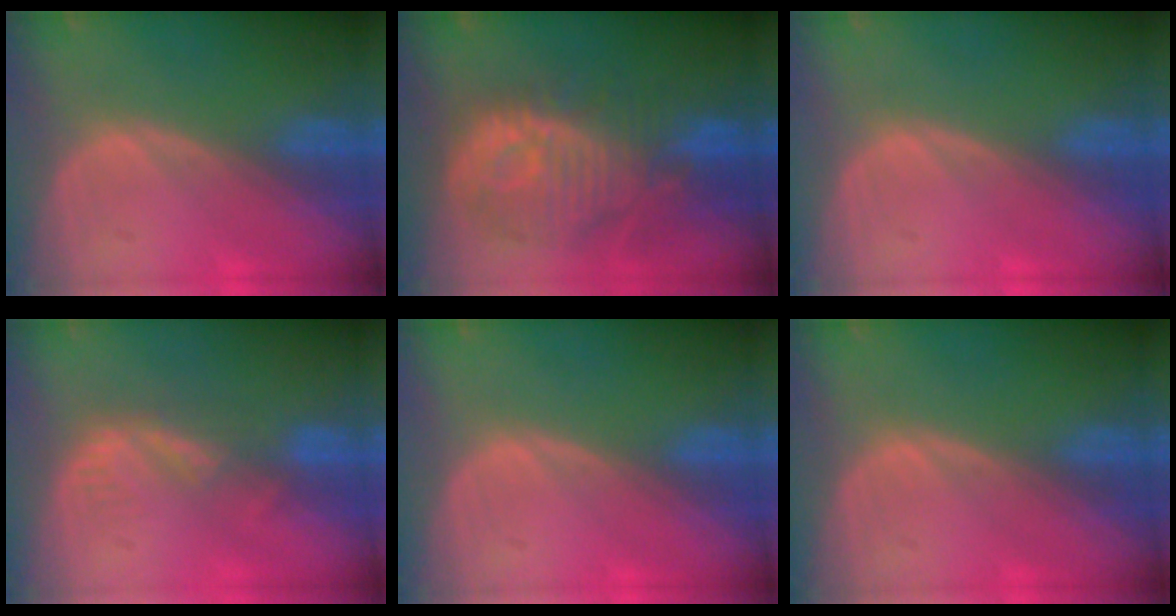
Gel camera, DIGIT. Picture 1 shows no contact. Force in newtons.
{"total": 11.9, "press": 10.8, "slide": 4.9}
{"total": 0.0}
{"total": 3.6, "press": 3.1, "slide": 1.8}
{"total": 0.0}
{"total": 0.0}